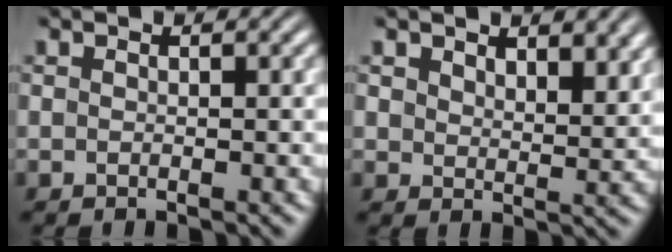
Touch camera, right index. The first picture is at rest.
{"total": 2.8, "force": [2.6, 0.6, 0.7], "torque": [-0.013, -0.010, 0.052]}